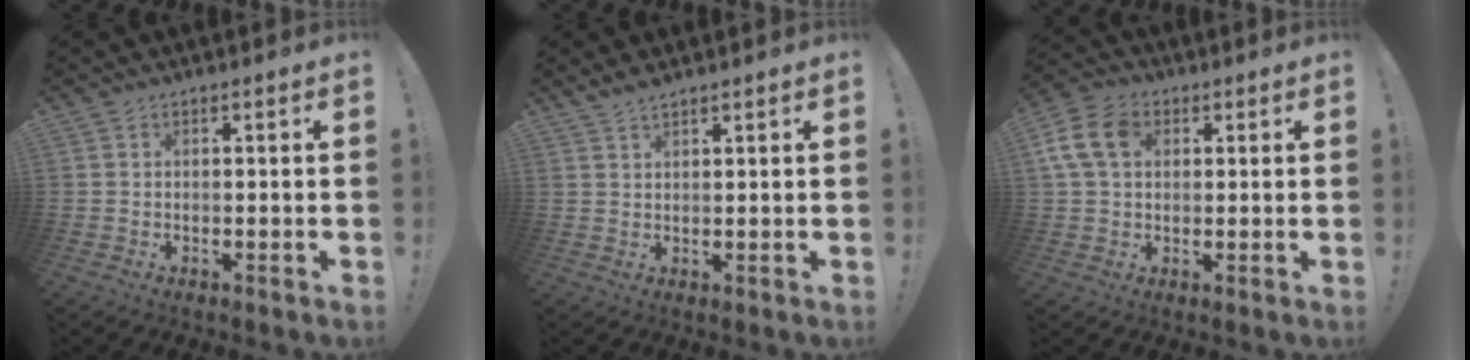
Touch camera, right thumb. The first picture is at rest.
{"total": 2.7, "force": [2.3, 0.4, 1.3], "torque": [-0.026, -0.011, 0.042]}
{"total": 11.6, "force": [3.3, 8.2, 7.4], "torque": [-0.149, 0.003, 0.065]}